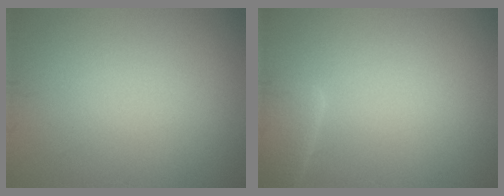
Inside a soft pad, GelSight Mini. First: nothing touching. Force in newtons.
{"total": 2.3, "press": 2.3, "slide": 0.2}